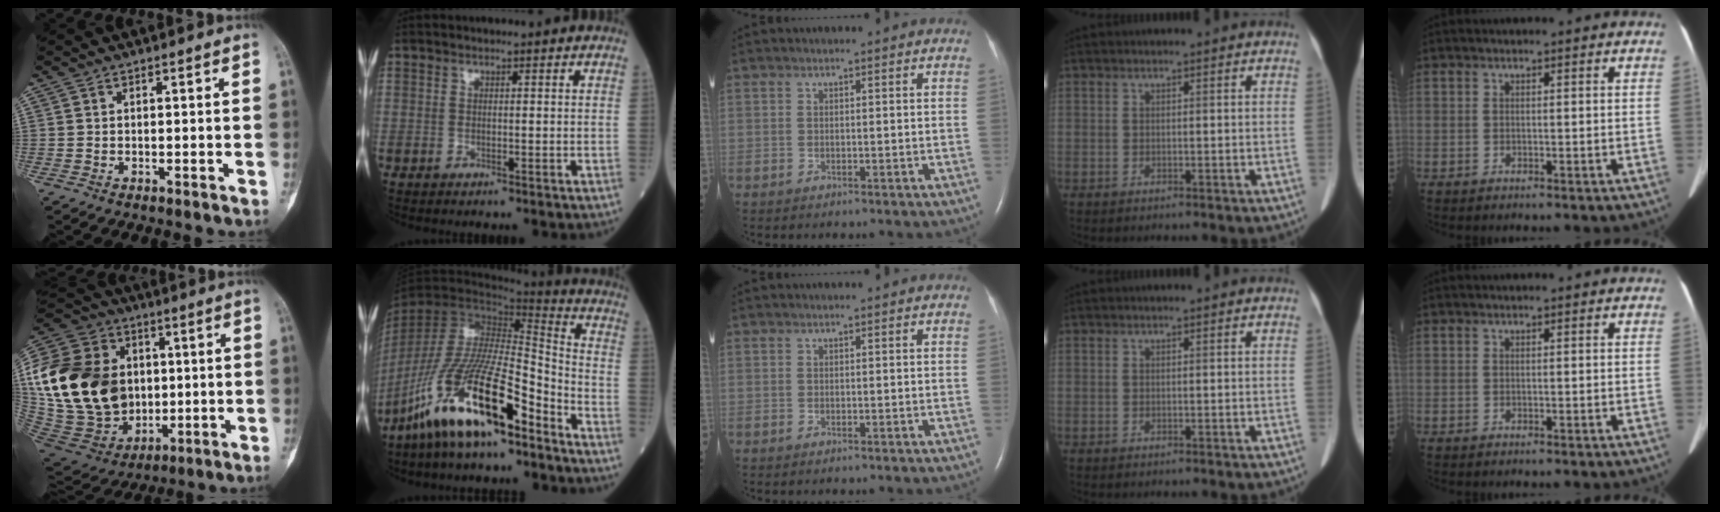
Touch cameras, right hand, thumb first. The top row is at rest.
{"thumb": {"total": 31.2, "force": [2.5, 23.5, 20.3], "torque": [-0.411, 0.016, 0.063]}, "index": {"total": 19.0, "force": [-12.8, 3.4, 13.6], "torque": [-0.280, -0.023, -0.238]}}